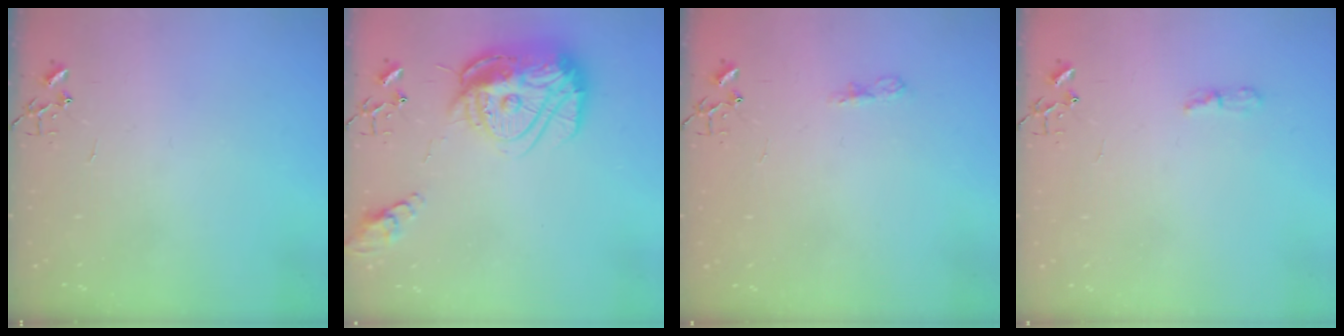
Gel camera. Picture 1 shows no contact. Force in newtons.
{"total": 18.8, "press": 18.8, "slide": 1.8}
{"total": 6.2, "press": 6.2, "slide": 0.8}
{"total": 4.7, "press": 4.7, "slide": 0.7}